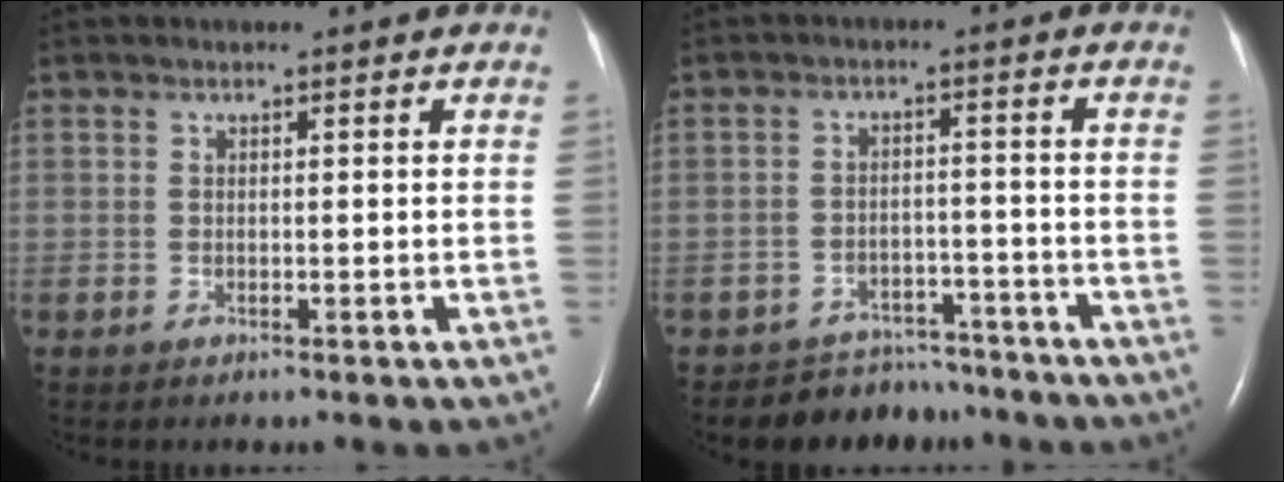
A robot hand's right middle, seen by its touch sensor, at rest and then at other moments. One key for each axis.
{"total": 6.7, "fx": -5.9, "fy": 3.0, "fz": -0.5, "tx": 0.017, "ty": 0.019, "tz": -0.088}